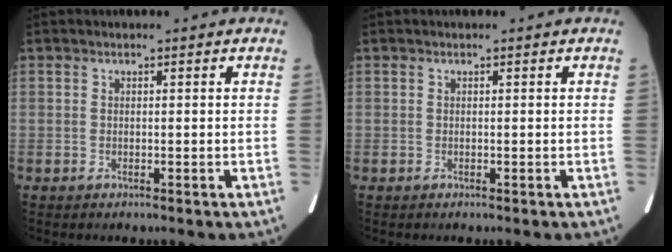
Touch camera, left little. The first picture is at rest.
{"total": 0.0}